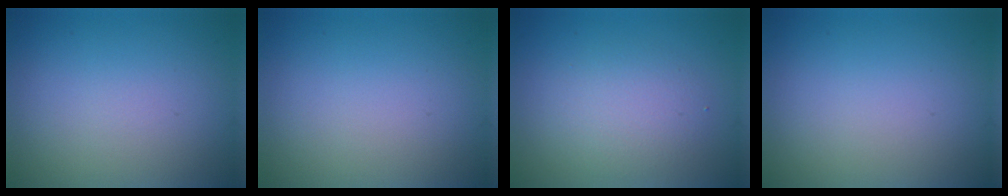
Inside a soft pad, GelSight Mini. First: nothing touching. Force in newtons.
{"total": 0.0}
{"total": 2.9, "press": 2.9, "slide": 0.2}
{"total": 0.0}